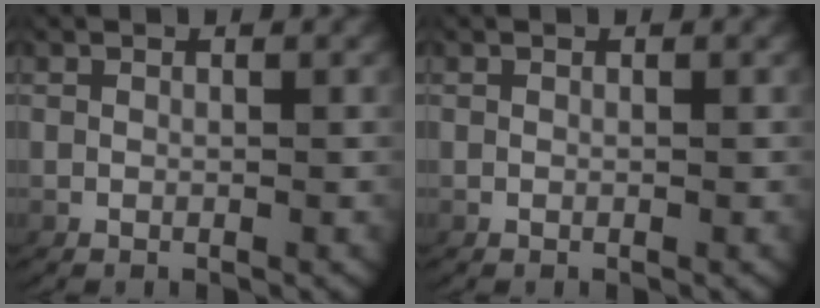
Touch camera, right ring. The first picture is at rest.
{"total": 0.0}